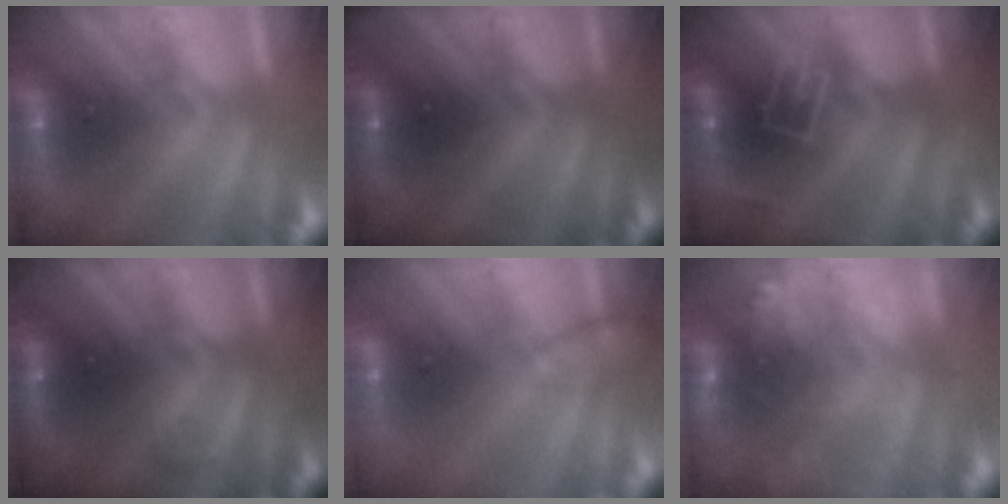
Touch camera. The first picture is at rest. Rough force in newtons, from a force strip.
{"total": 2.7}
{"total": 2.7}
{"total": 1.7}
{"total": 2.3}
{"total": 9.6}